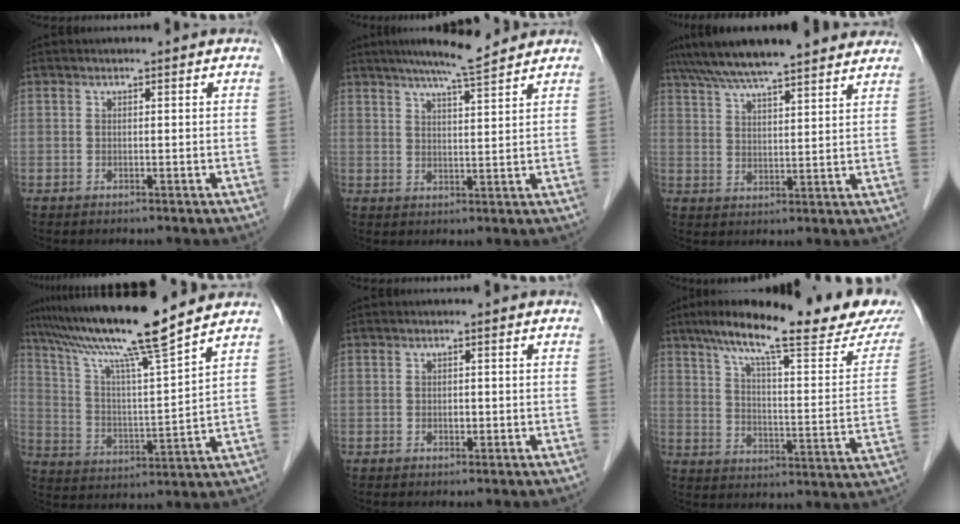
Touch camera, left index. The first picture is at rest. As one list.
[{"total": 8.0, "force": [7.0, 0.0, 3.9], "torque": [-0.066, 0.010, 0.110]}, {"total": 18.4, "force": [15.8, 2.1, 9.3], "torque": [-0.154, 0.044, 0.226]}, {"total": 15.4, "force": [12.7, -1.5, 8.7], "torque": [-0.157, 0.005, 0.220]}, {"total": 0.6, "force": [-0.1, 0.4, 0.4], "torque": [-0.008, 0.001, -0.001]}, {"total": 25.3, "force": [19.8, 2.7, 15.6], "torque": [-0.236, -0.002, 0.271]}]